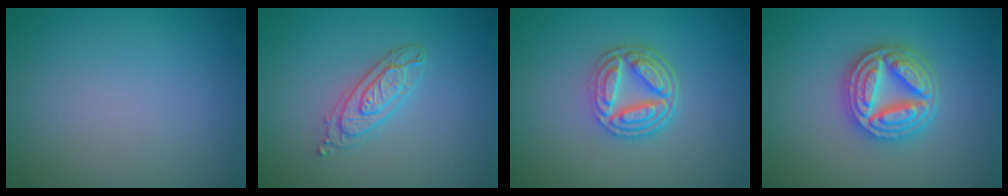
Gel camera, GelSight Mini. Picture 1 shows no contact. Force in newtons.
{"total": 2.6, "press": 2.5, "slide": 0.5}
{"total": 4.8, "press": 3.4, "slide": 3.5}
{"total": 5.1, "press": 5.0, "slide": 0.8}